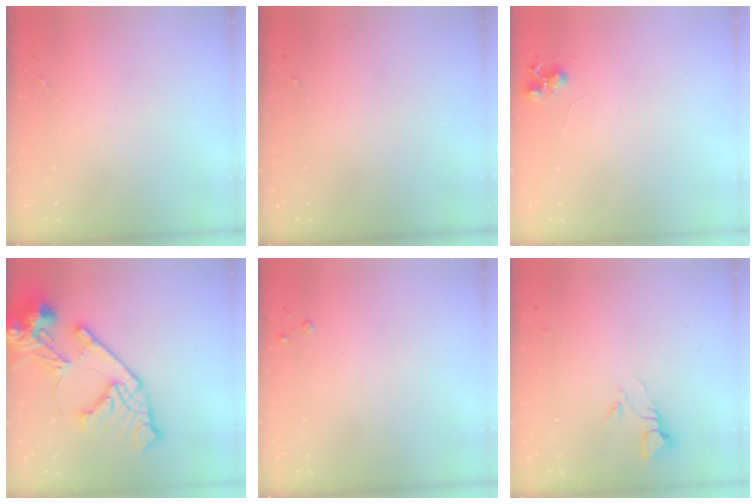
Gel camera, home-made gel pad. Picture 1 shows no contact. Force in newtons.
{"total": 0.0}
{"total": 6.9, "press": 6.9, "slide": 0.7}
{"total": 20.6, "press": 20.5, "slide": 2.7}
{"total": 2.6, "press": 2.6, "slide": 0.3}
{"total": 3.7, "press": 3.7, "slide": 0.2}